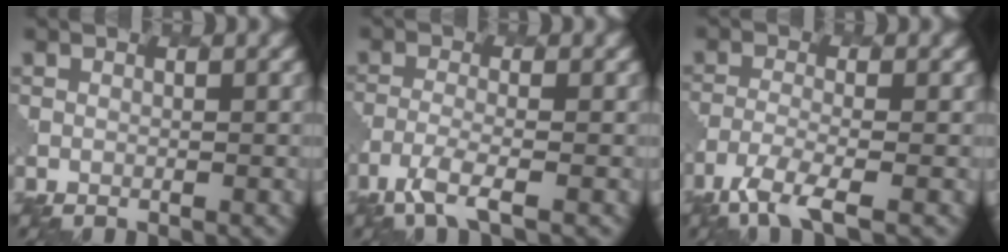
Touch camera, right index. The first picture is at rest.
{"total": 3.3, "force": [-2.2, 0.6, 2.4], "torque": [-0.052, -0.006, -0.054]}
{"total": 4.4, "force": [-3.1, 0.9, 3.1], "torque": [-0.065, -0.011, -0.068]}